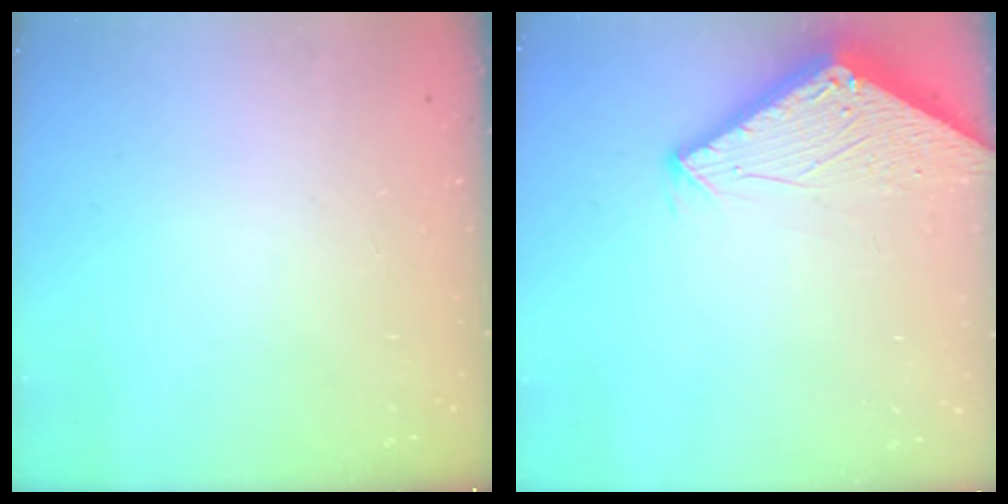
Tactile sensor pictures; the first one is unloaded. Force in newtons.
{"total": 2.9, "press": 2.9, "slide": 0.1}